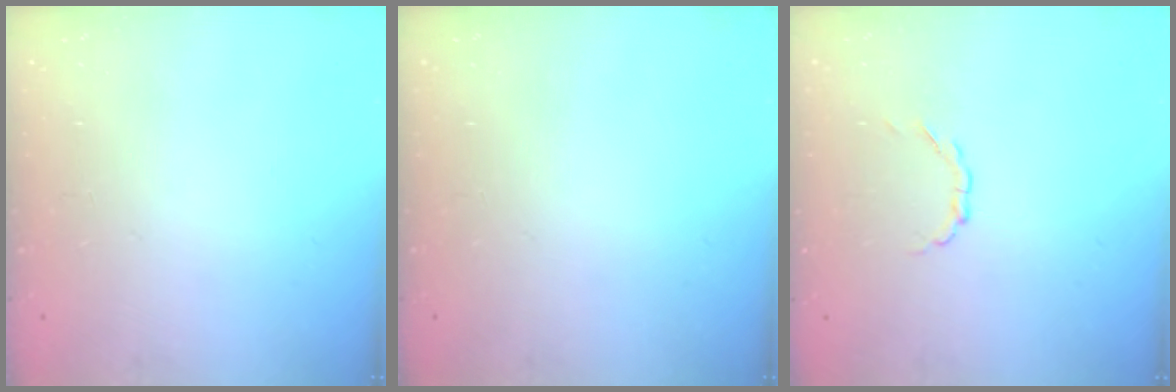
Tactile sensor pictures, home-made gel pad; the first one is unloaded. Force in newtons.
{"total": 0.0}
{"total": 2.1, "press": 2.0, "slide": 0.6}